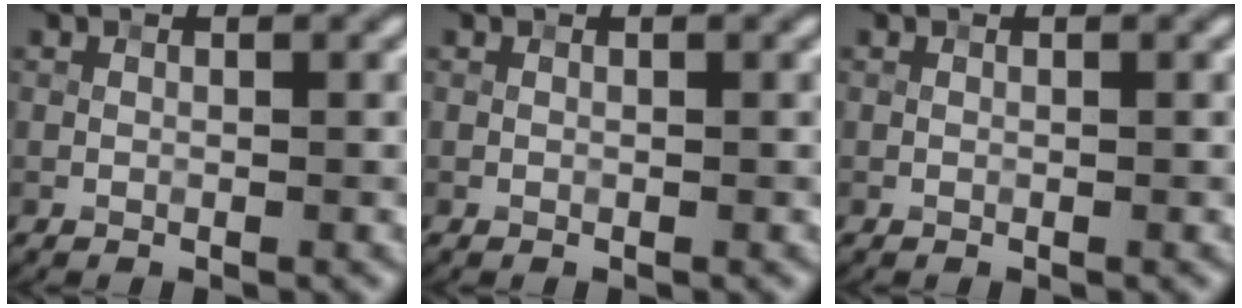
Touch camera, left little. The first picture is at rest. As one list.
[{"total": 0.0}, {"total": 0.0}]